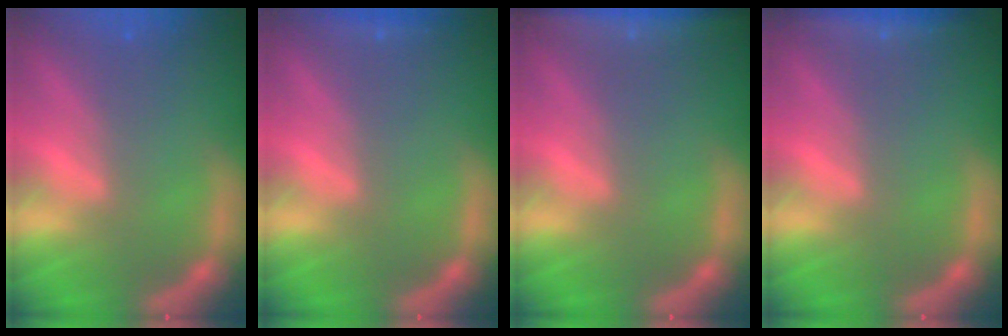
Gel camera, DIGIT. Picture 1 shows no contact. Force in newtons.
{"total": 0.9}
{"total": 5.5}
{"total": 2.4}